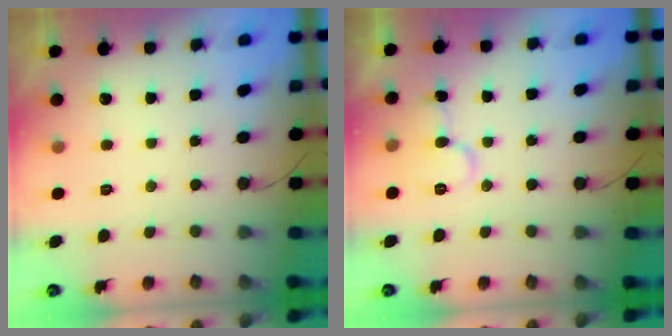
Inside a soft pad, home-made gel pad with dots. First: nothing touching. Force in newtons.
{"total": 7.9, "press": 7.9, "slide": 0.8}